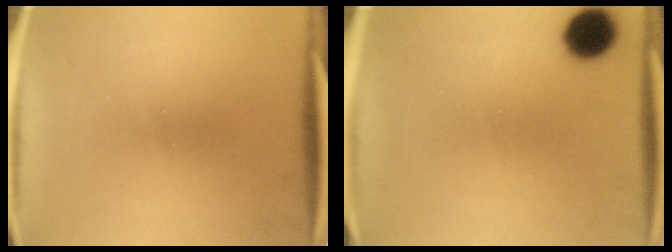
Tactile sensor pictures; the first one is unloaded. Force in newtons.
{"total": 8.7}